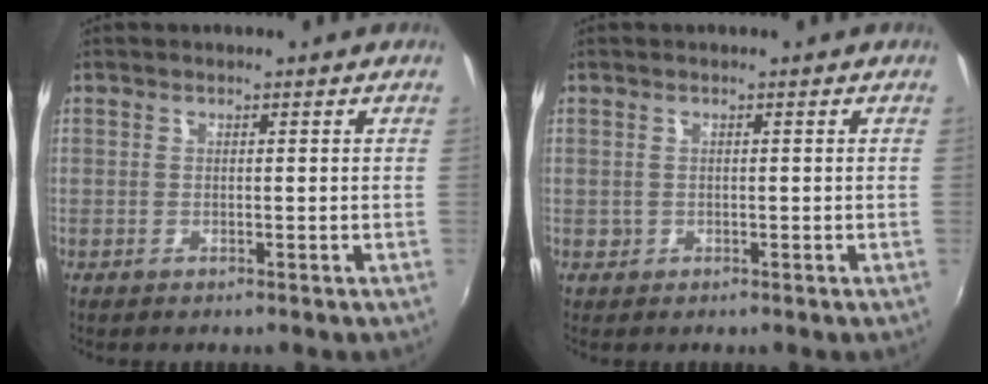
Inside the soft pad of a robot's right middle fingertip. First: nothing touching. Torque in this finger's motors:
{"motor_torque": [0.09, -0.16, 0.04, 0.01]}